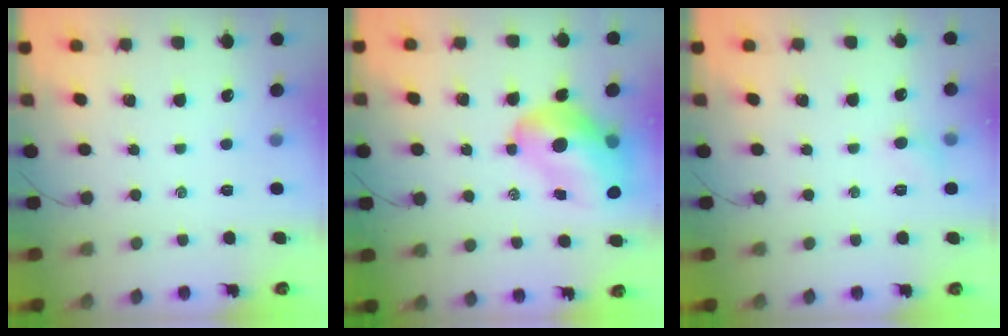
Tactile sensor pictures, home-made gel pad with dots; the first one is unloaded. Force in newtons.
{"total": 15.9, "press": 15.2, "slide": 4.7}
{"total": 4.0, "press": 3.8, "slide": 1.1}